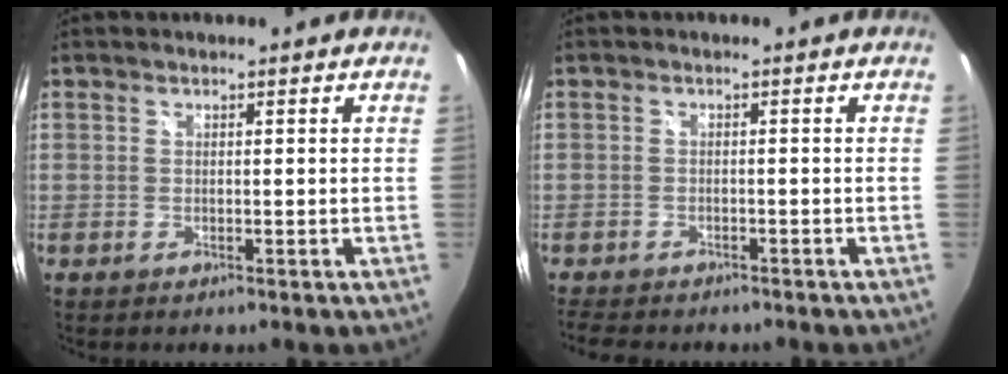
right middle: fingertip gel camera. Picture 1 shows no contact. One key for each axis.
{"total": 4.8, "fx": -4.3, "fy": 1.4, "fz": 1.6, "tx": -0.047, "ty": -0.014, "tz": -0.072}